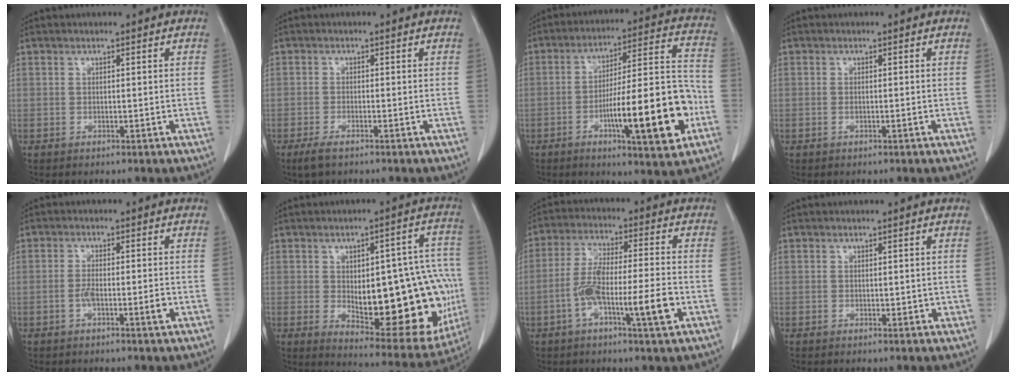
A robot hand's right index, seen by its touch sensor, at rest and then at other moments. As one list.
[{"total": 2.6, "force": [-1.7, 0.6, 1.8], "torque": [-0.043, -0.005, -0.030]}, {"total": 18.5, "force": [-6.1, 2.5, 17.3], "torque": [-0.257, 0.012, -0.083]}, {"total": 0.6, "force": [-0.2, 0.2, 0.5], "torque": [-0.010, 0.001, 0.001]}, {"total": 3.6, "force": [-1.2, 0.6, 3.3], "torque": [-0.059, 0.002, -0.018]}, {"total": 24.2, "force": [-2.9, 8.8, 22.3], "torque": [-0.232, 0.023, -0.004]}, {"total": 11.0, "force": [-3.6, 1.2, 10.3], "torque": [-0.186, 0.003, -0.064]}, {"total": 1.1, "force": [0.0, 0.8, 0.9], "torque": [-0.007, 0.000, 0.005]}]